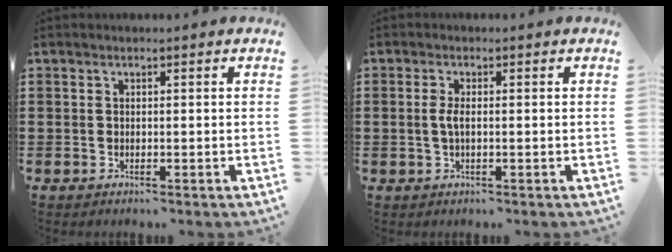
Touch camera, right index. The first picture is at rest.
{"total": 2.1, "force": [-0.1, 0.5, 2.0], "torque": [-0.053, -0.005, -0.008]}